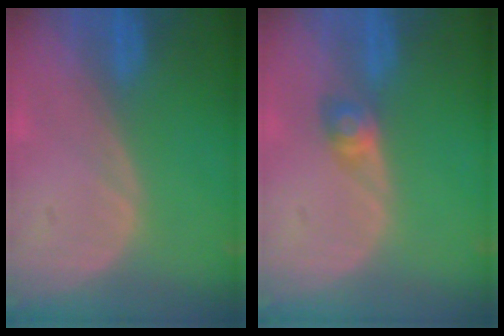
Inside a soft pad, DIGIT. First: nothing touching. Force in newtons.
{"total": 2.8, "press": 2.5, "slide": 1.1}